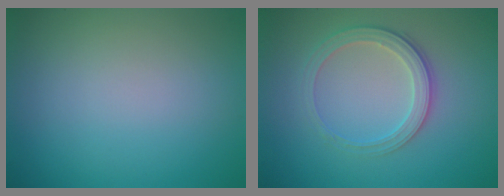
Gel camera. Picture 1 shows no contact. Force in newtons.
{"total": 2.8, "press": 2.6, "slide": 0.8}